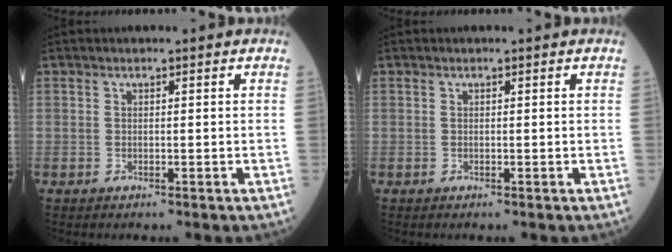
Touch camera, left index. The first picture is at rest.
{"total": 0.0}